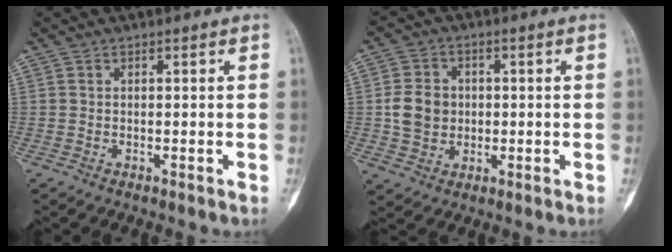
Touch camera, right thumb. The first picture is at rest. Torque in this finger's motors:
{"motor_torque": [0.82, 0.86, 0.46, -0.34, 0.06]}